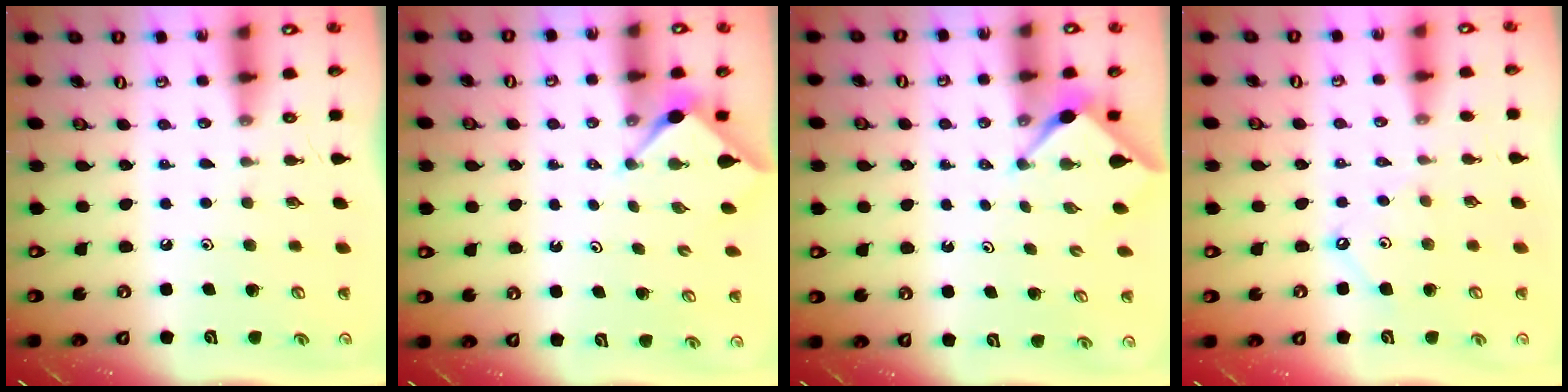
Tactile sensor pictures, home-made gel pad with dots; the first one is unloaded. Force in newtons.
{"total": 2.9, "press": 2.9, "slide": 0.4}
{"total": 2.9, "press": 2.9, "slide": 0.3}
{"total": 3.7, "press": 3.6, "slide": 0.5}